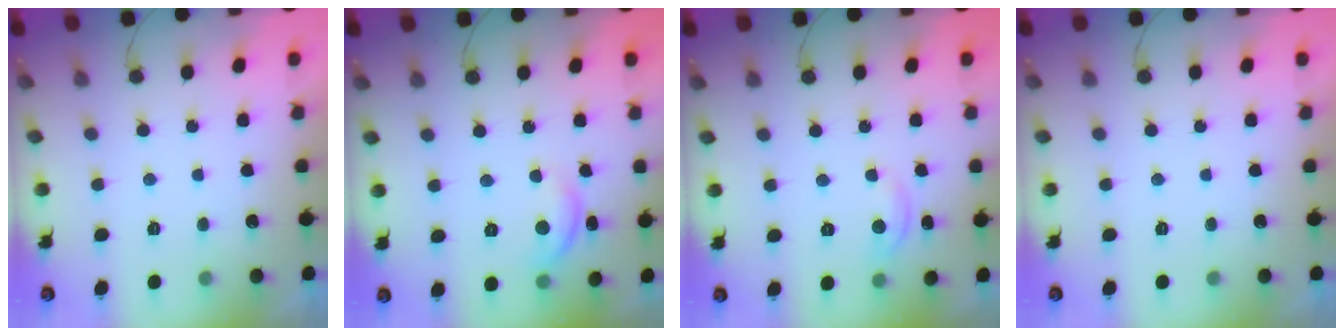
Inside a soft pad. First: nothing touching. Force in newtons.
{"total": 9.0, "press": 9.0, "slide": 0.6}
{"total": 3.7, "press": 3.7, "slide": 0.3}
{"total": 0.0}